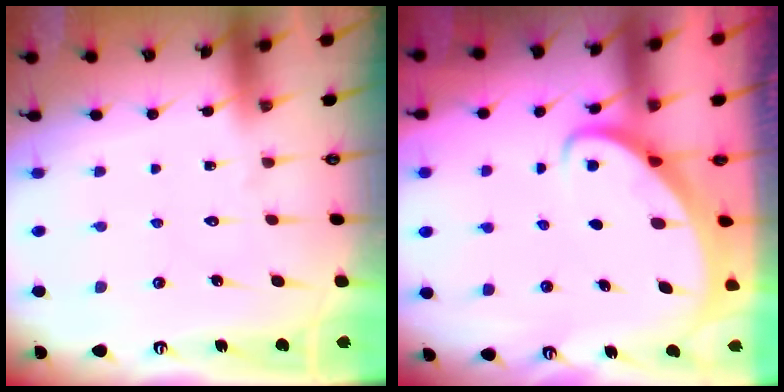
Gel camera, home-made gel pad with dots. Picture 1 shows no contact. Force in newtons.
{"total": 2.5, "press": 2.5, "slide": 0.3}